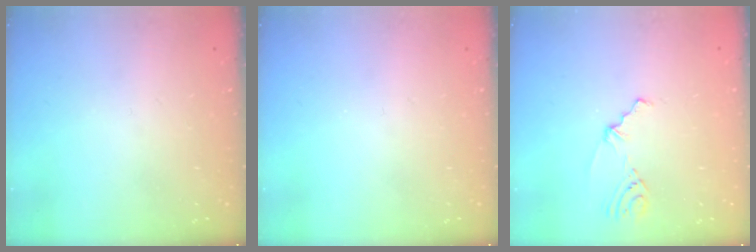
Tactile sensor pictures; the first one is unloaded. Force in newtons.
{"total": 0.0}
{"total": 2.3, "press": 1.7, "slide": 1.5}